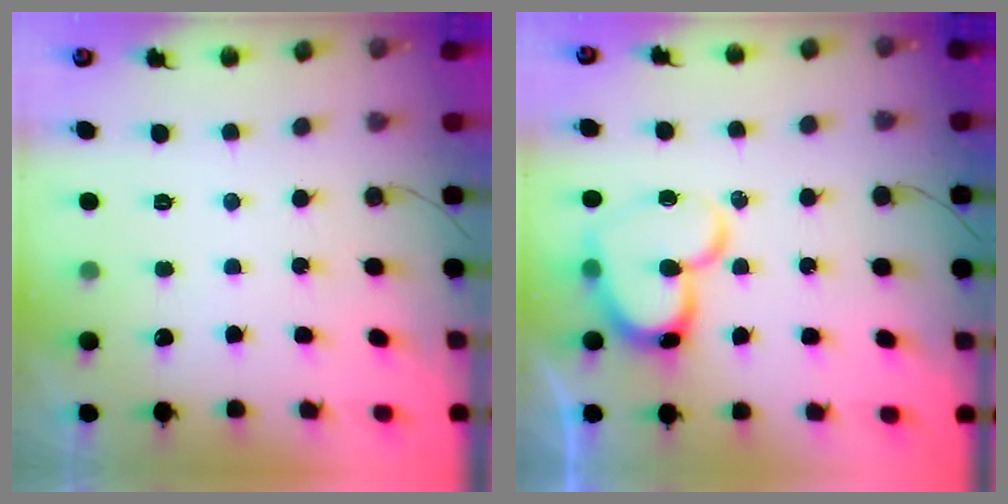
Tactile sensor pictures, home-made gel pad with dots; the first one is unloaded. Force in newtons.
{"total": 15.0, "press": 14.9, "slide": 1.6}